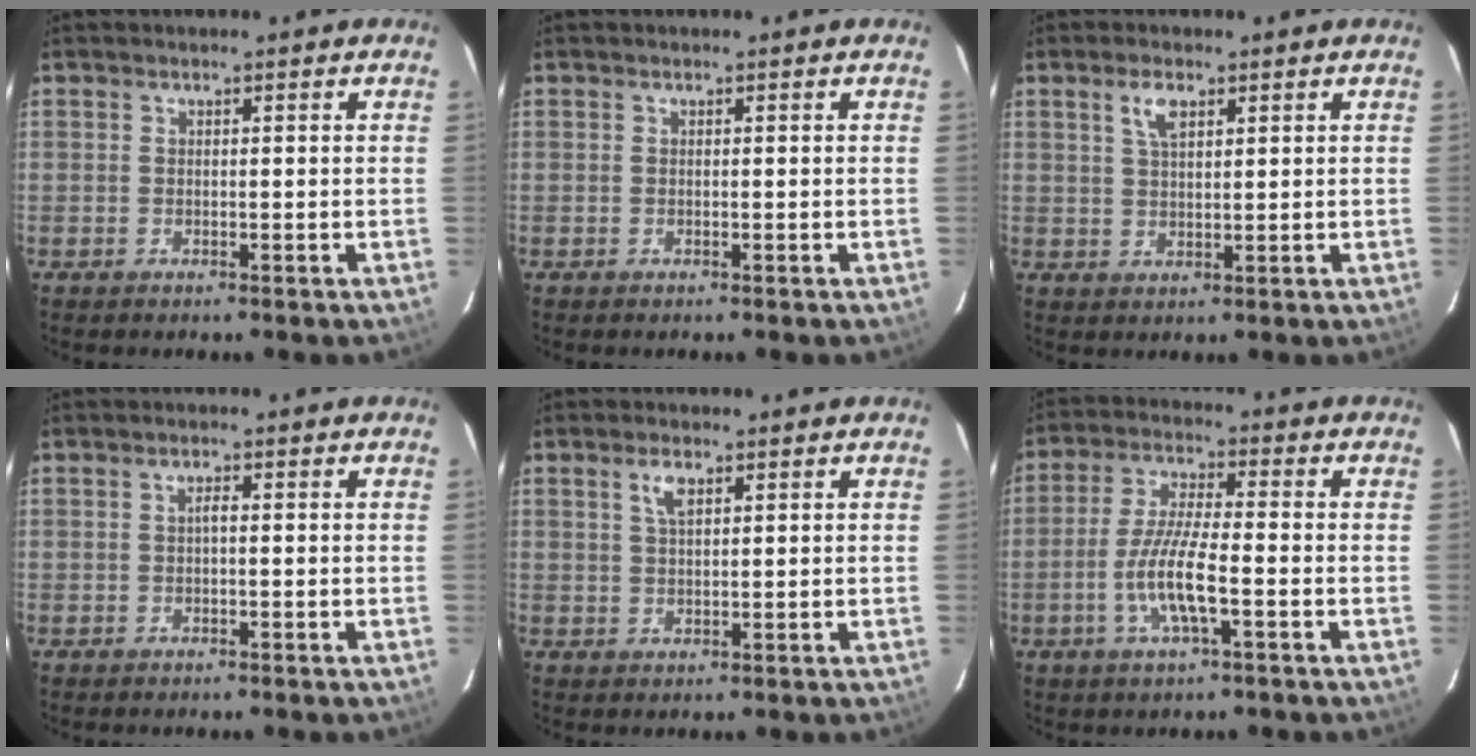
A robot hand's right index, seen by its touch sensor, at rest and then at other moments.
{"total": 0.0}
{"total": 3.9, "force": [2.0, 1.7, 2.8], "torque": [-0.053, 0.006, 0.039]}
{"total": 0.9, "force": [-0.1, 0.2, 0.9], "torque": [-0.016, 0.005, -0.003]}
{"total": 3.1, "force": [1.5, 1.3, 2.4], "torque": [-0.045, 0.005, 0.030]}
{"total": 9.3, "force": [-3.1, 1.4, 8.6], "torque": [-0.174, -0.004, -0.061]}